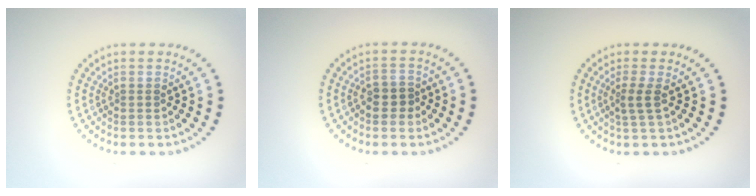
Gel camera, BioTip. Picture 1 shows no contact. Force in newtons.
{"total": 2.0, "press": 1.8, "slide": 0.8}
{"total": 1.7, "press": 1.2, "slide": 1.2}